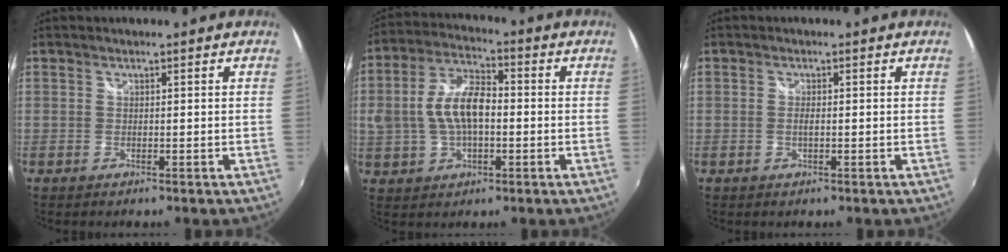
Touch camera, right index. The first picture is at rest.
{"total": 11.0, "force": [-0.6, 5.8, 9.3], "torque": [-0.188, 0.014, -0.009]}
{"total": 1.1, "force": [-0.2, 0.2, 1.1], "torque": [-0.023, 0.000, -0.005]}